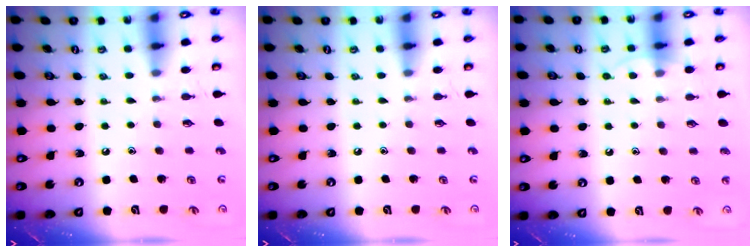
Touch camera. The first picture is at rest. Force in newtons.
{"total": 0.0}
{"total": 4.9, "press": 4.9, "slide": 0.4}